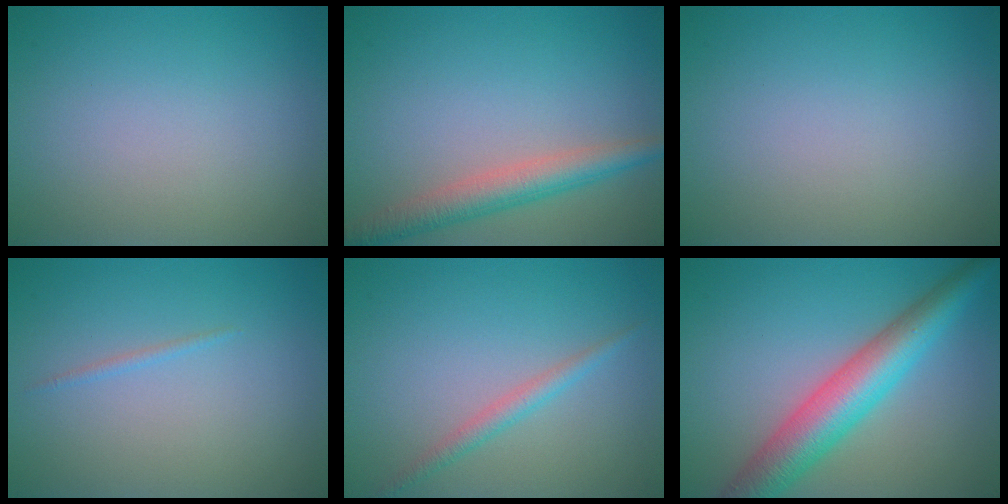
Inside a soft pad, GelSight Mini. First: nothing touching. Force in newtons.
{"total": 3.9, "press": 3.9, "slide": 0.1}
{"total": 0.0}
{"total": 0.6, "press": 0.6, "slide": 0.1}
{"total": 1.6, "press": 1.6, "slide": 0.0}
{"total": 7.1, "press": 7.1, "slide": 0.1}